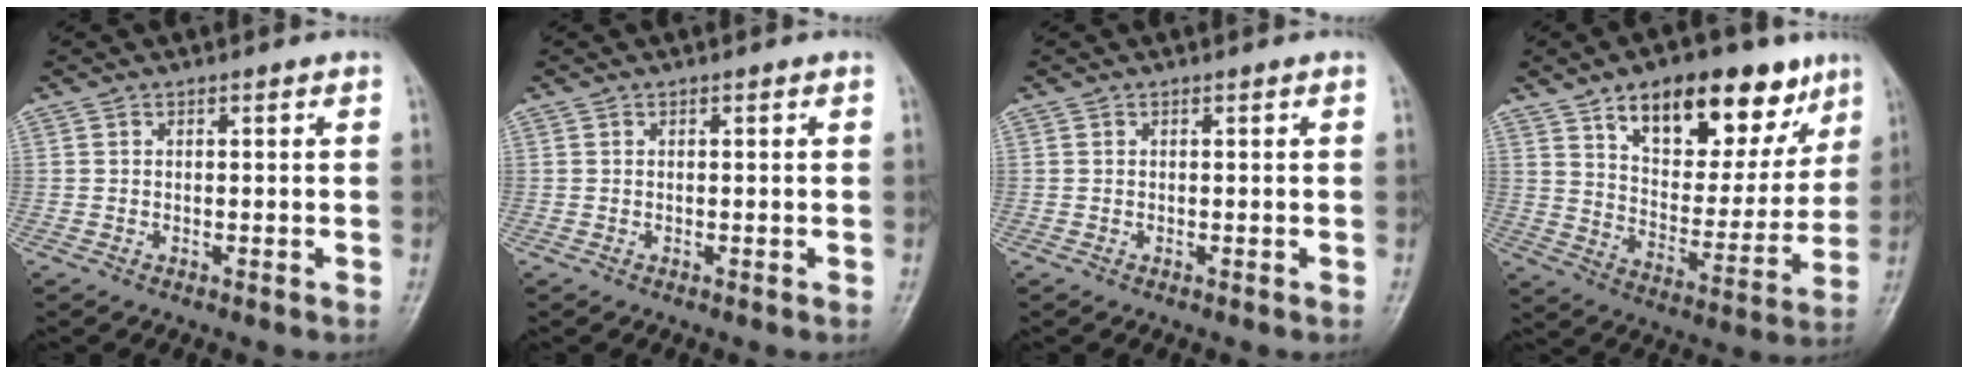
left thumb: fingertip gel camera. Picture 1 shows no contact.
{"total": 0.0}
{"total": 0.0}
{"total": 22.2, "force": [12.6, 11.0, 14.5], "torque": [-0.160, -0.039, 0.199]}